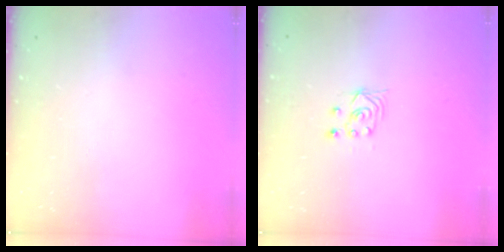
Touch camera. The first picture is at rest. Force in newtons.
{"total": 2.9, "press": 2.5, "slide": 1.4}